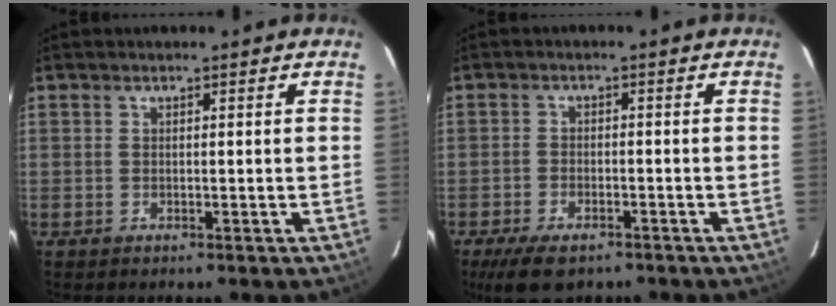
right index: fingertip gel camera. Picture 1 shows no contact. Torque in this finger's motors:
{"motor_torque": [0.59, -0.47, 0.13, 0.03]}